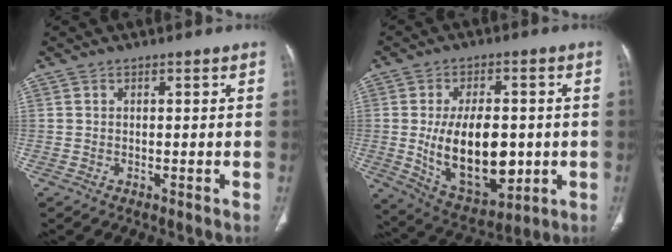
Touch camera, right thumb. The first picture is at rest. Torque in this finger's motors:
{"motor_torque": [1.38, 1.49, 0.99, -0.79, 0.15]}